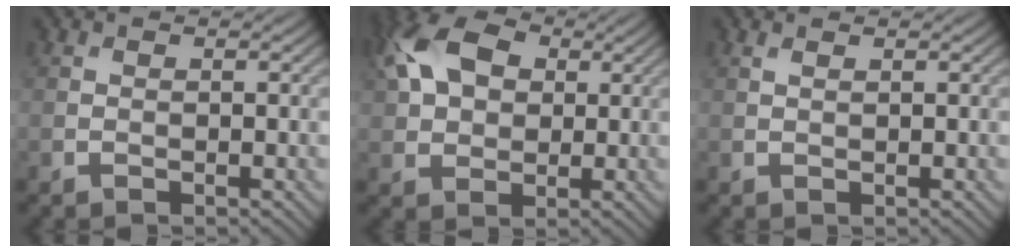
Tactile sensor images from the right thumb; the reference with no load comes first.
{"total": 10.6, "force": [3.3, 7.0, 7.2], "torque": [-0.174, 0.031, 0.051]}
{"total": 0.8, "force": [0.6, 0.1, 0.5], "torque": [-0.010, 0.003, 0.012]}